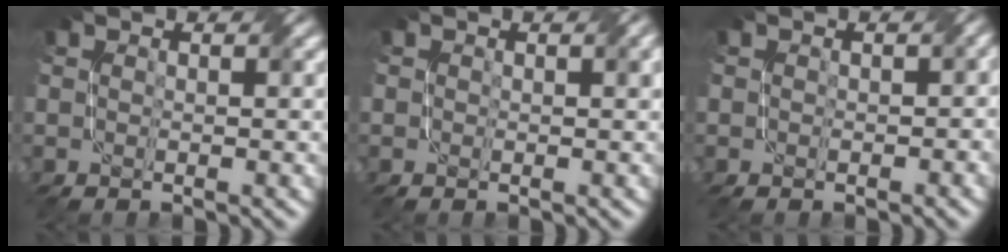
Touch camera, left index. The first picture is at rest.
{"total": 0.6, "force": [0.1, 0.4, 0.4], "torque": [-0.003, 0.004, 0.006]}
{"total": 1.3, "force": [-0.1, 1.1, 0.8], "torque": [-0.004, -0.001, 0.004]}